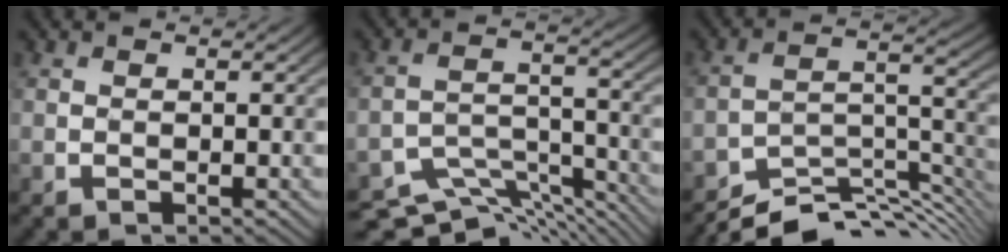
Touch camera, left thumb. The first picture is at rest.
{"total": 10.3, "force": [-9.4, 2.9, 3.1], "torque": [-0.061, -0.002, -0.146]}
{"total": 10.1, "force": [-8.6, 2.5, 4.8], "torque": [-0.085, -0.002, -0.145]}